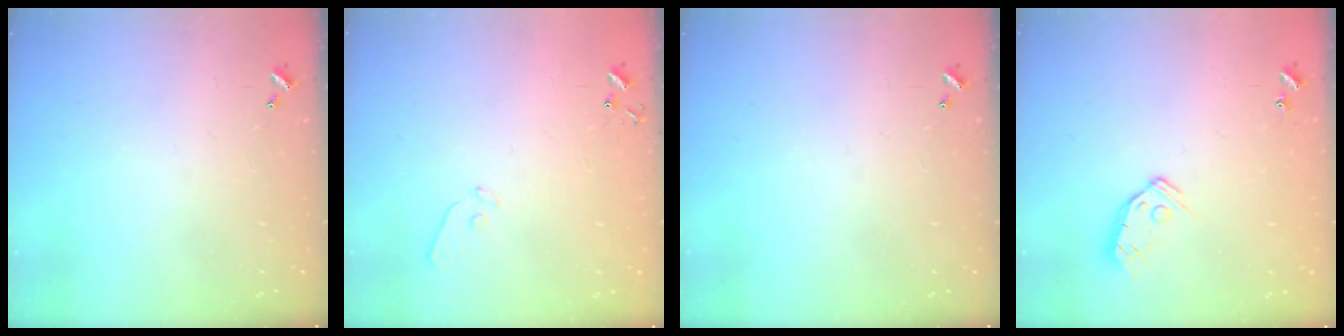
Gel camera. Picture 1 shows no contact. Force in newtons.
{"total": 6.2, "press": 6.2, "slide": 0.5}
{"total": 0.0}
{"total": 8.3, "press": 8.3, "slide": 0.5}